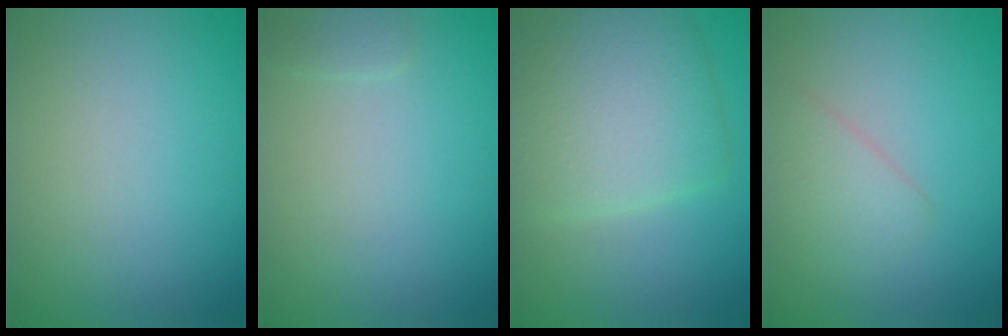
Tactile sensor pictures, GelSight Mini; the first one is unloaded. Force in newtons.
{"total": 0.8, "press": 0.8, "slide": 0.1}
{"total": 6.4, "press": 6.4, "slide": 0.2}
{"total": 1.9, "press": 1.8, "slide": 0.1}